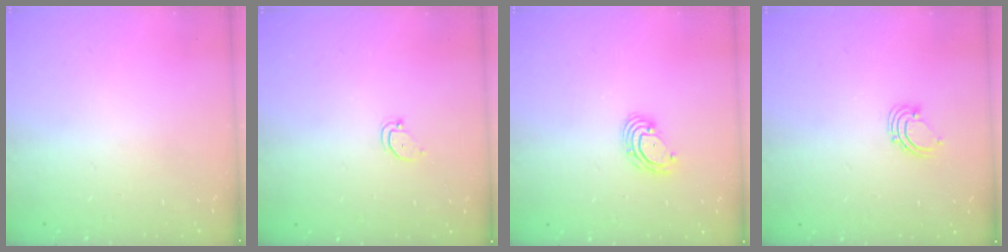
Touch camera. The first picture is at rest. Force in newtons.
{"total": 2.4, "press": 2.4, "slide": 0.2}
{"total": 5.1, "press": 5.0, "slide": 0.6}
{"total": 2.9, "press": 2.9, "slide": 0.2}